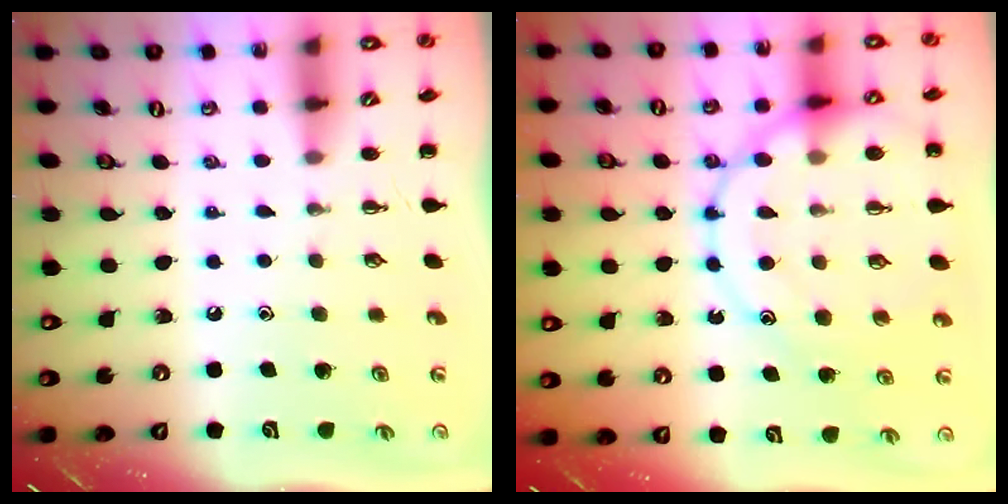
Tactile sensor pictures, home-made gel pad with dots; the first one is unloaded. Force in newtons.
{"total": 19.6, "press": 19.5, "slide": 2.3}